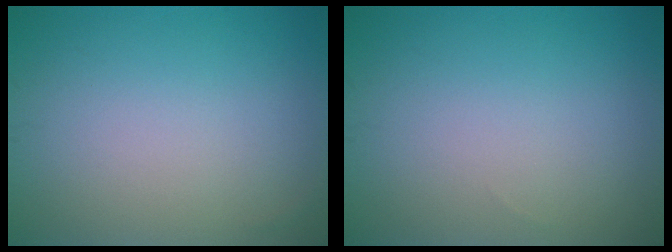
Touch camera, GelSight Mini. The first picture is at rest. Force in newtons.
{"total": 0.0}